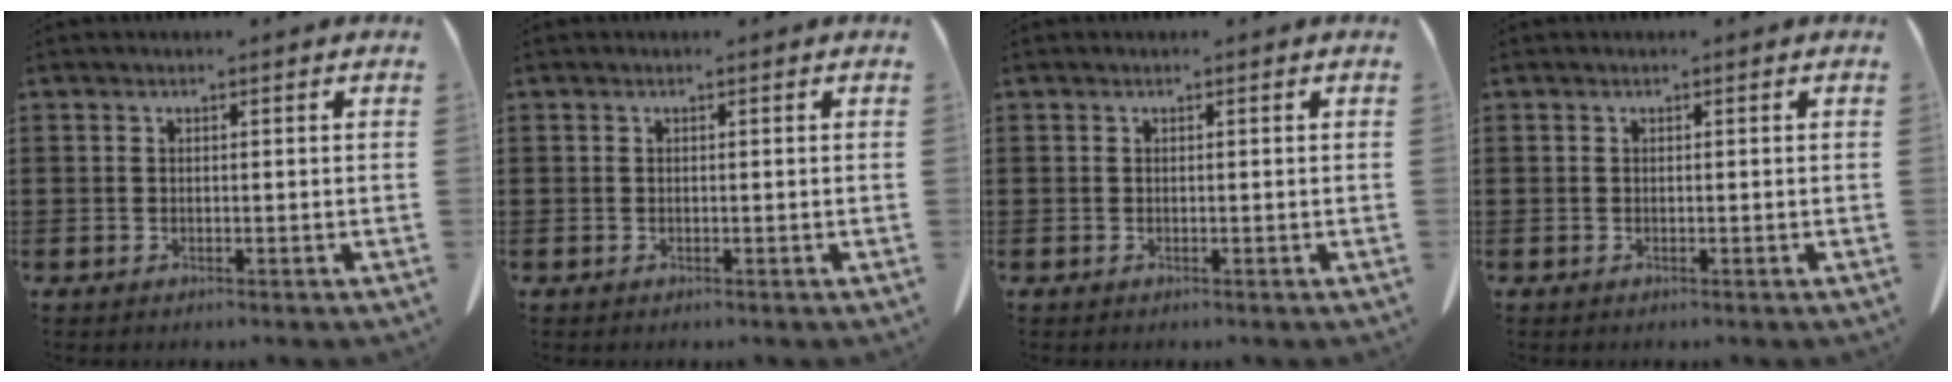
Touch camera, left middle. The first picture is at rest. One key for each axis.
{"total": 0.0}
{"total": 0.0}
{"total": 0.0}